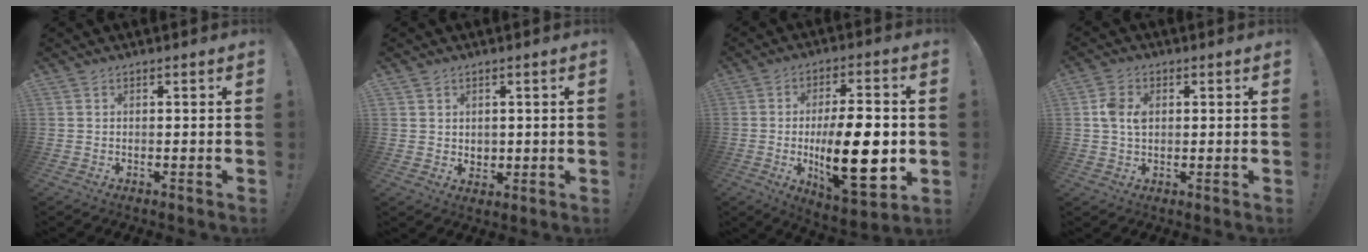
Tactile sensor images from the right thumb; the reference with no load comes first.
{"total": 3.5, "force": [1.9, 2.9, 0.1], "torque": [0.005, -0.013, 0.035]}
{"total": 21.1, "force": [-2.5, 7.6, 19.5], "torque": [-0.306, -0.011, -0.035]}
{"total": 5.8, "force": [0.9, 4.1, 3.9], "torque": [-0.077, 0.007, 0.017]}